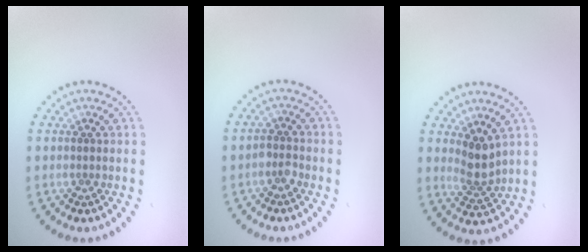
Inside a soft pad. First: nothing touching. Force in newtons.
{"total": 1.3, "press": 1.1, "slide": 0.6}
{"total": 2.6, "press": 2.0, "slide": 1.7}